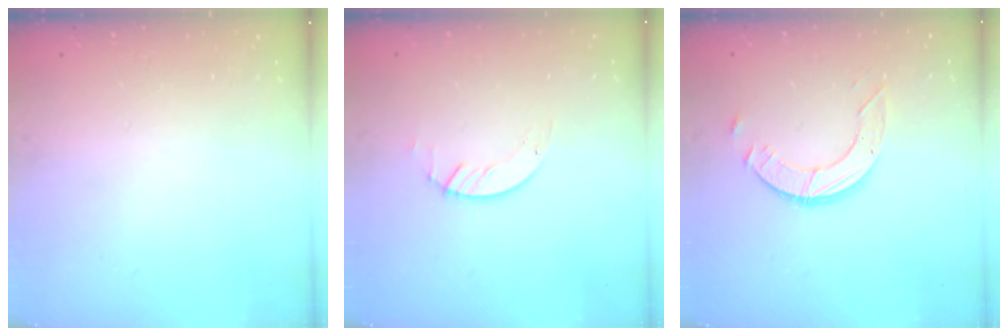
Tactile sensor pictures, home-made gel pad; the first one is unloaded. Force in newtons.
{"total": 1.3, "press": 1.3, "slide": 0.2}
{"total": 6.0, "press": 6.0, "slide": 0.5}